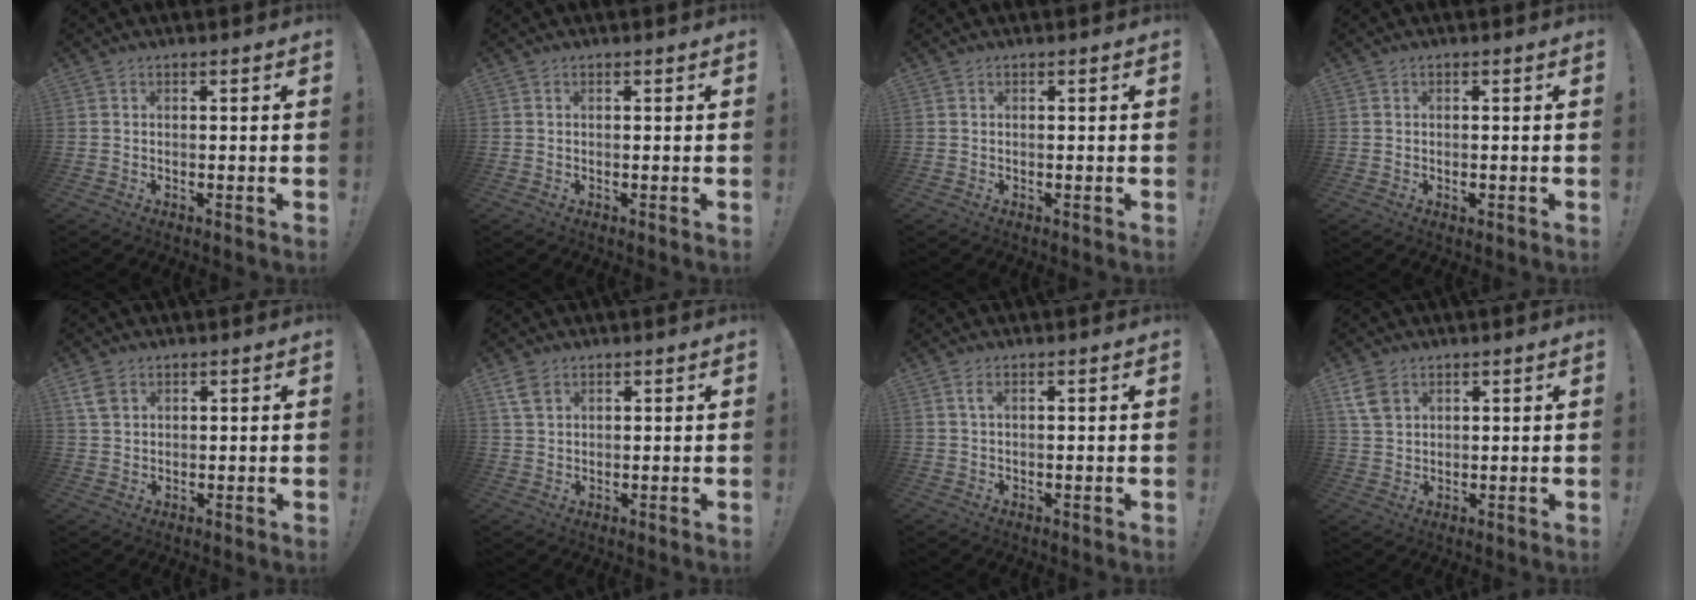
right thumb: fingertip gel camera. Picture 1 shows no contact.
{"total": 0.0}
{"total": 0.0}
{"total": 0.6, "force": [-0.3, 0.3, 0.4], "torque": [-0.005, 0.001, -0.004]}
{"total": 4.7, "force": [2.7, 2.9, 2.5], "torque": [-0.038, -0.007, 0.052]}
{"total": 4.4, "force": [2.8, 2.5, 2.4], "torque": [-0.044, -0.006, 0.054]}
{"total": 2.0, "force": [0.7, 0.5, 1.8], "torque": [-0.037, 0.003, 0.013]}
{"total": 6.9, "force": [3.7, 4.4, 3.7], "torque": [-0.069, -0.009, 0.074]}